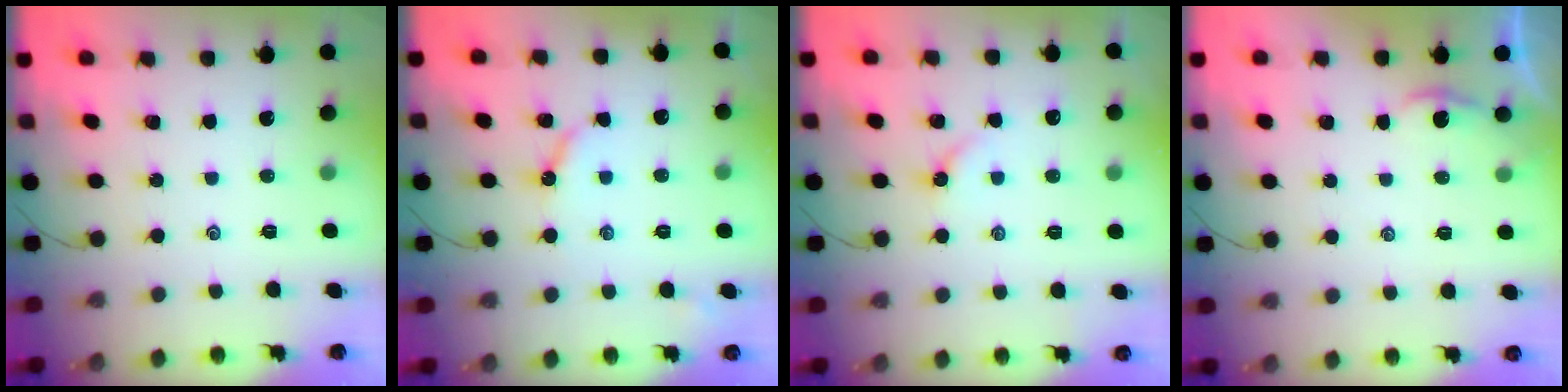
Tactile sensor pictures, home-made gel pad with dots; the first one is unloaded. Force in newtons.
{"total": 5.1, "press": 5.1, "slide": 0.5}
{"total": 3.8, "press": 3.8, "slide": 0.7}
{"total": 1.2, "press": 1.2, "slide": 0.1}